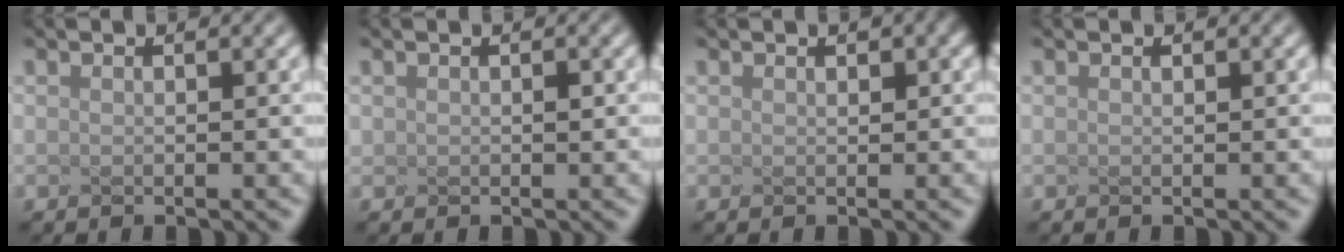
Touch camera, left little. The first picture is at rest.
{"total": 1.2, "force": [-0.6, -0.8, -0.6], "torque": [-0.015, -0.016, 0.027]}
{"total": 0.7, "force": [0.3, 0.2, 0.6], "torque": [-0.011, 0.001, 0.014]}
{"total": 0.5, "force": [-0.3, -0.4, -0.3], "torque": [-0.001, -0.010, 0.007]}